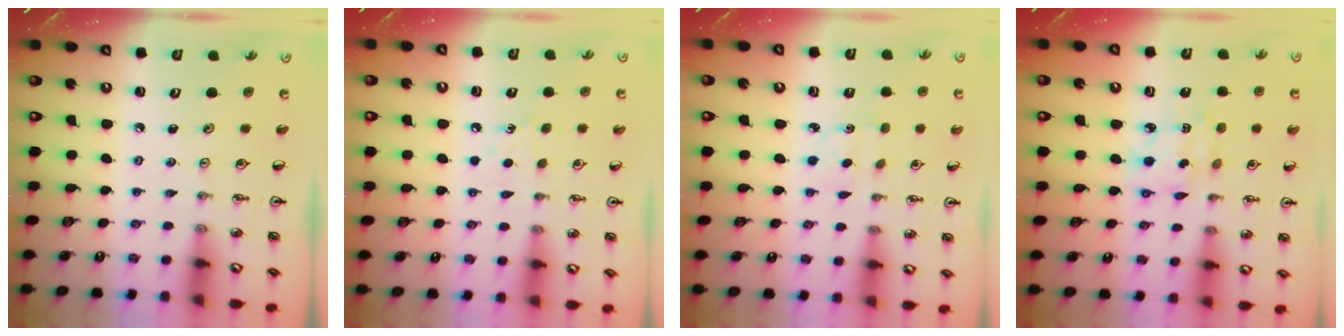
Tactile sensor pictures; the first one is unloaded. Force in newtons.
{"total": 6.3, "press": 6.2, "slide": 0.8}
{"total": 1.7, "press": 1.7, "slide": 0.5}
{"total": 4.4, "press": 4.4, "slide": 0.2}